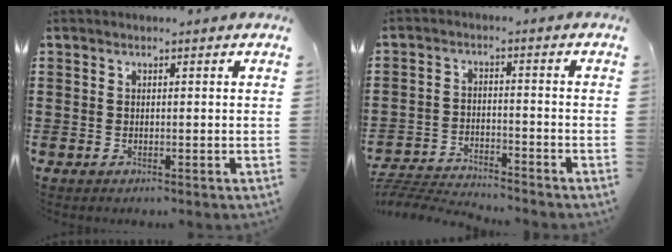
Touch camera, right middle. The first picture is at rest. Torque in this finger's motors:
{"motor_torque": [0.17, 0.05, 0.00, 0.01]}